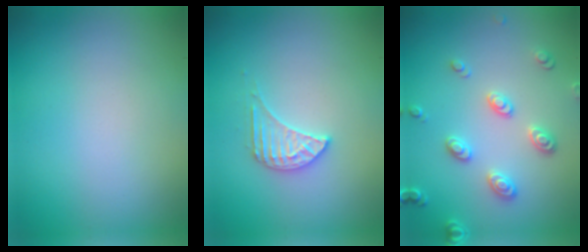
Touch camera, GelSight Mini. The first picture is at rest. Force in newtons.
{"total": 2.3, "press": 2.3, "slide": 0.3}
{"total": 2.9, "press": 2.7, "slide": 1.1}